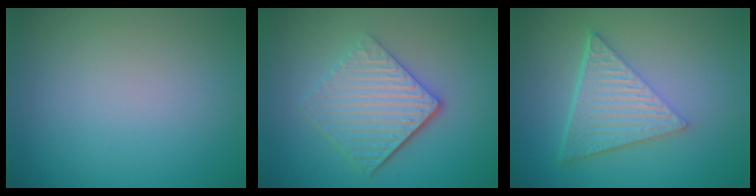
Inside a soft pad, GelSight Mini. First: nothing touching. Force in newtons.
{"total": 5.6, "press": 3.9, "slide": 3.9}
{"total": 6.3, "press": 4.2, "slide": 4.7}